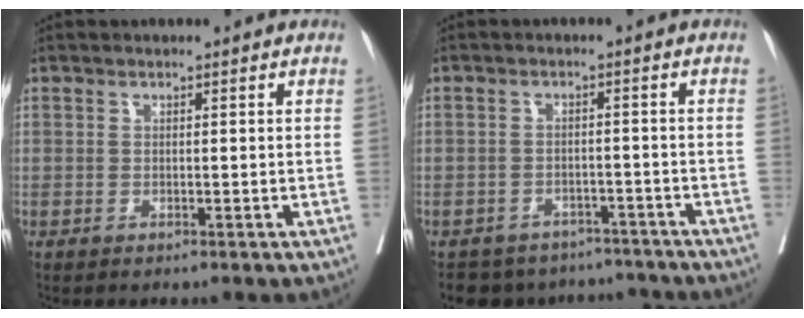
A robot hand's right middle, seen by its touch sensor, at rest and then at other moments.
{"total": 9.5, "force": [-8.5, 4.2, 0.7], "torque": [-0.003, 0.017, -0.103]}